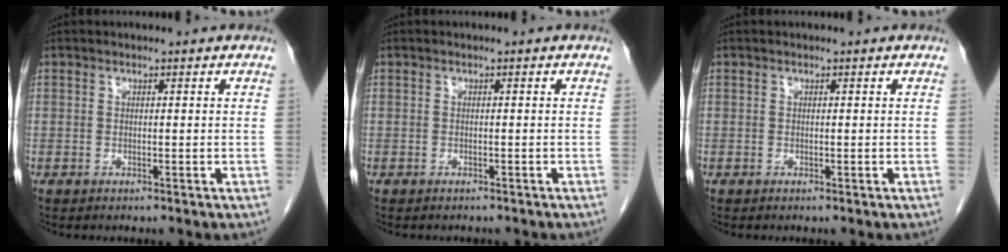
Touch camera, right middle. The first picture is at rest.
{"total": 2.3, "force": [-2.0, 0.8, 0.7], "torque": [-0.017, -0.004, -0.021]}
{"total": 0.0}